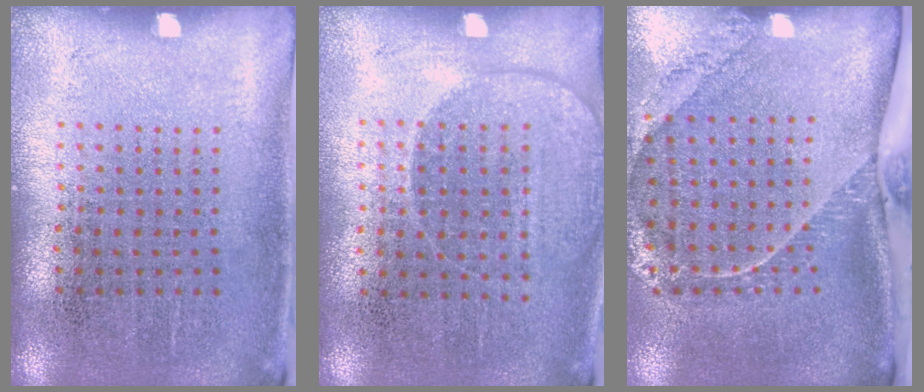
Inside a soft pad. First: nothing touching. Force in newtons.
{"total": 1.4, "press": 1.3, "slide": 0.5}
{"total": 2.4, "press": 1.7, "slide": 1.8}